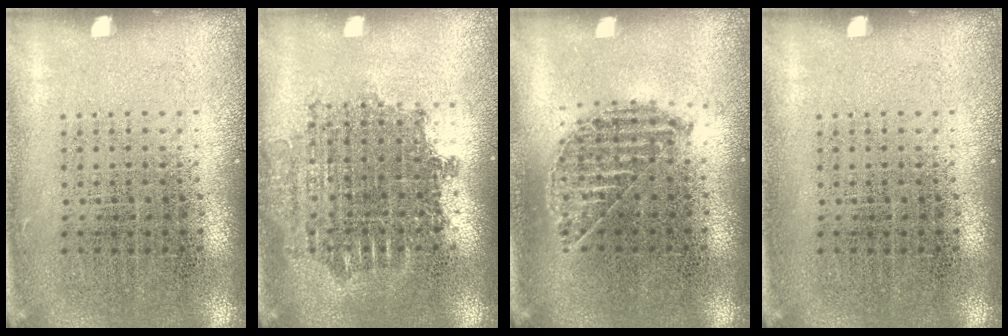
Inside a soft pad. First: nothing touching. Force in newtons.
{"total": 1.7, "press": 1.4, "slide": 1.0}
{"total": 1.0, "press": 0.9, "slide": 0.3}
{"total": 0.0}